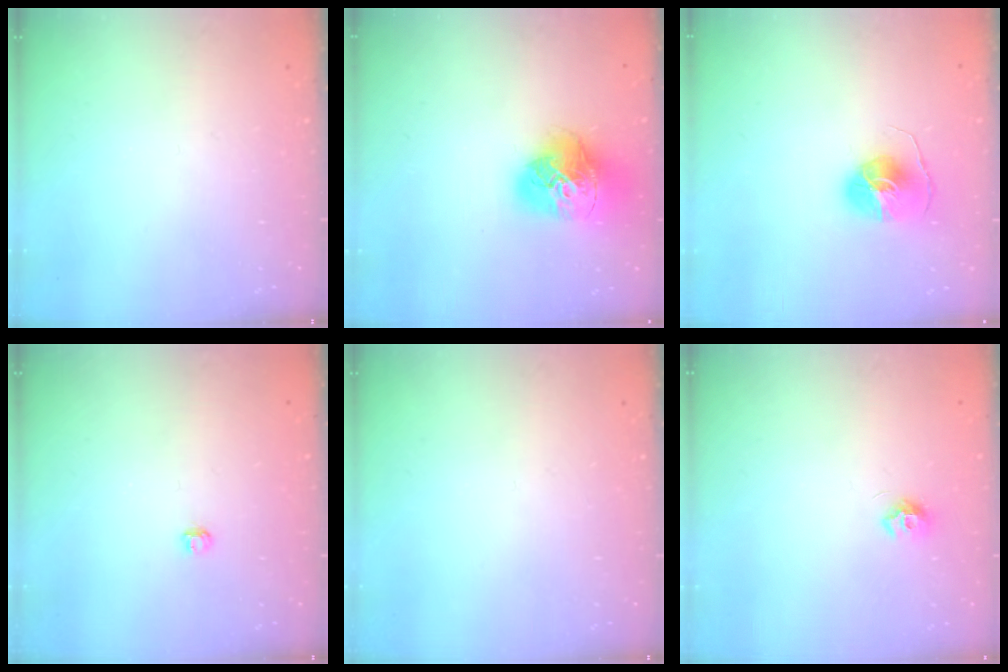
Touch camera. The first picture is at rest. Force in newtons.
{"total": 17.5, "press": 17.4, "slide": 2.0}
{"total": 9.2, "press": 9.2, "slide": 0.4}
{"total": 2.9, "press": 2.9, "slide": 0.3}
{"total": 0.0}
{"total": 7.2, "press": 7.2, "slide": 0.4}